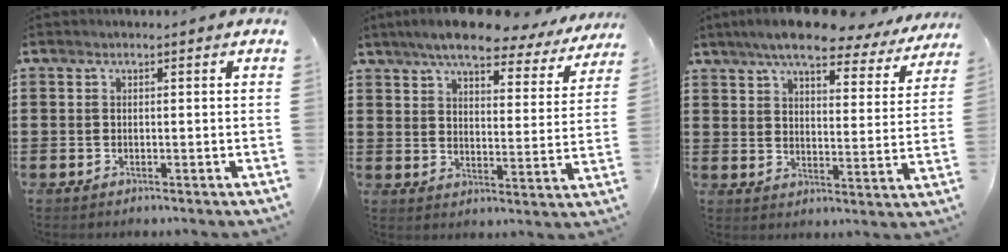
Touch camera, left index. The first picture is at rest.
{"total": 7.9, "force": [6.9, 1.2, 3.7], "torque": [-0.083, -0.034, 0.117]}
{"total": 8.3, "force": [7.2, 1.2, 4.0], "torque": [-0.089, -0.036, 0.123]}